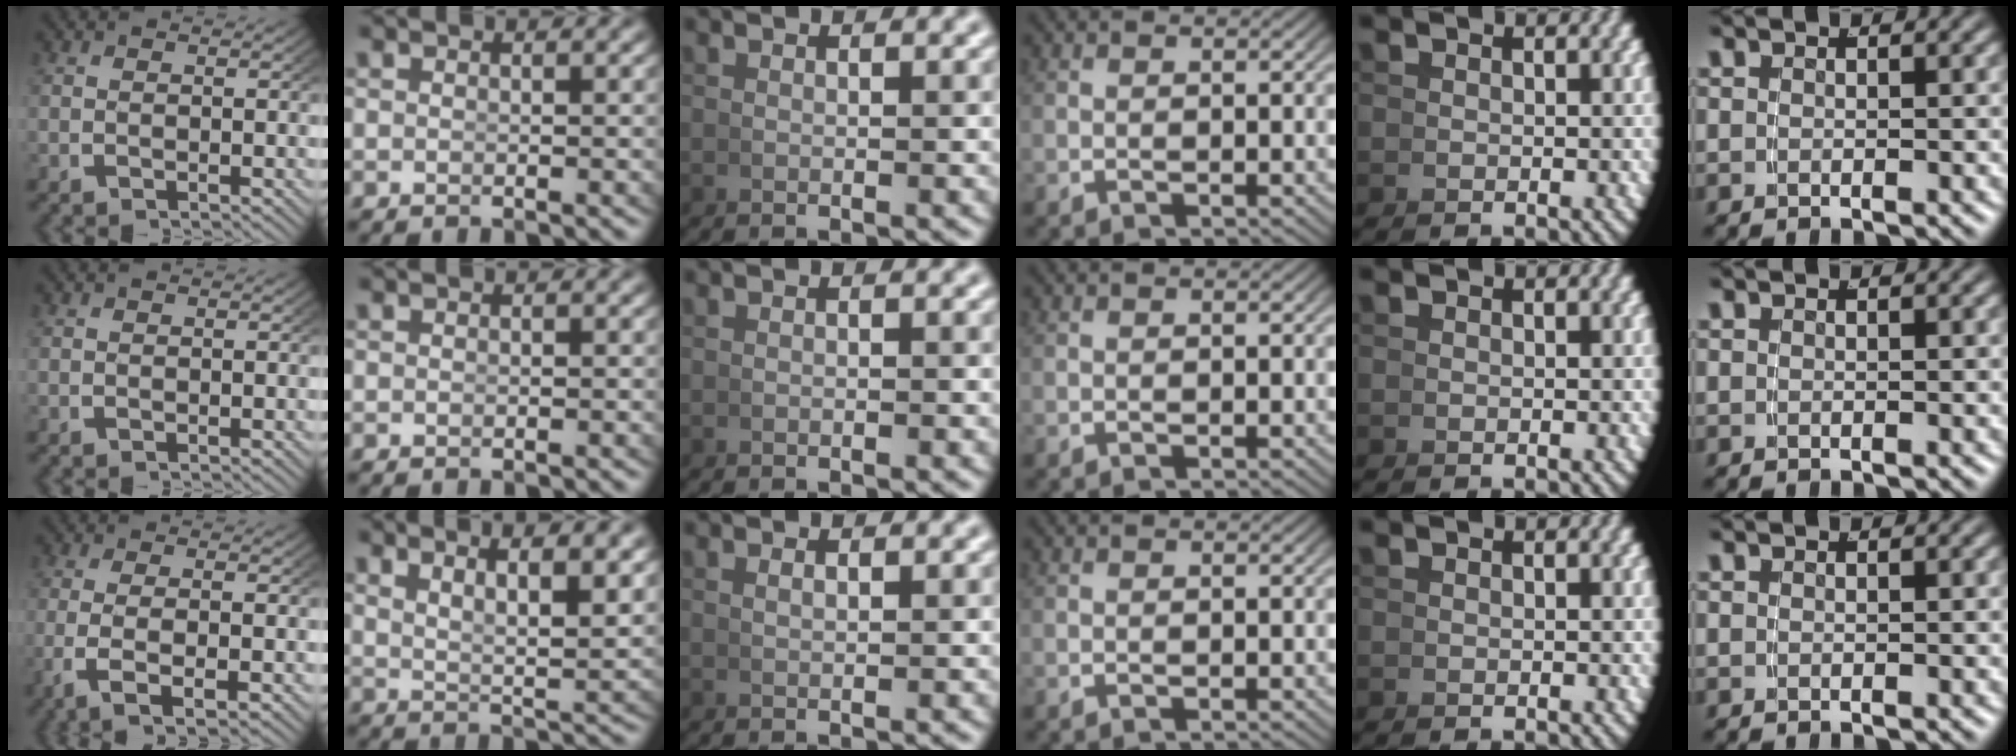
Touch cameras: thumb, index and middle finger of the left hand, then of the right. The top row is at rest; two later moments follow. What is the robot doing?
{"motion": "lift_and_place", "object": "hoodie"}